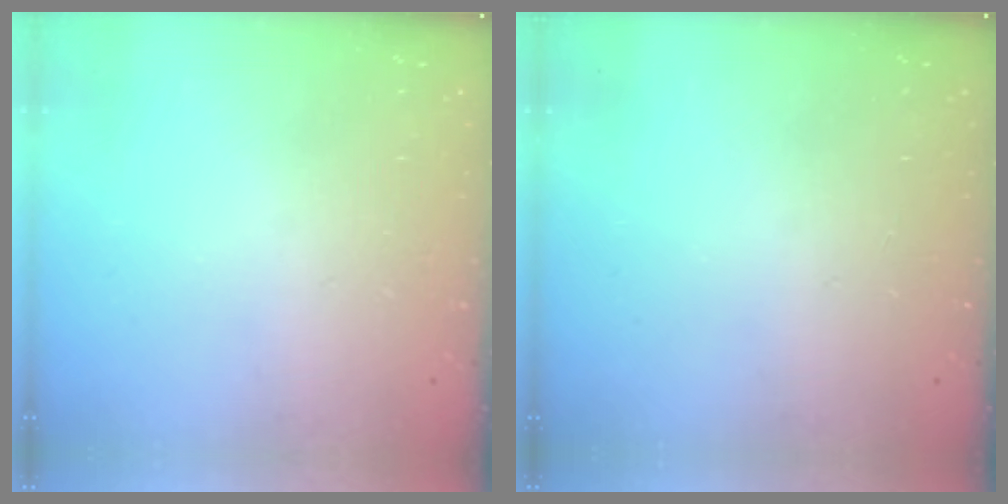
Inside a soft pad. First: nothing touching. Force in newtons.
{"total": 0.0}